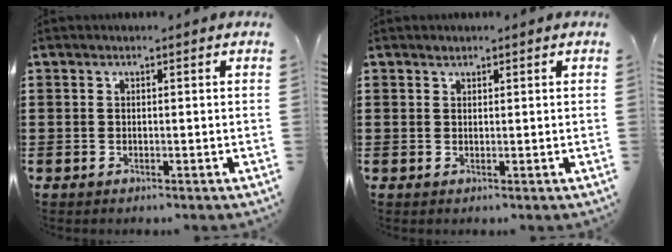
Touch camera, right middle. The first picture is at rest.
{"total": 0.9, "force": [0.9, 0.2, 0.0], "torque": [-0.001, 0.001, 0.017]}